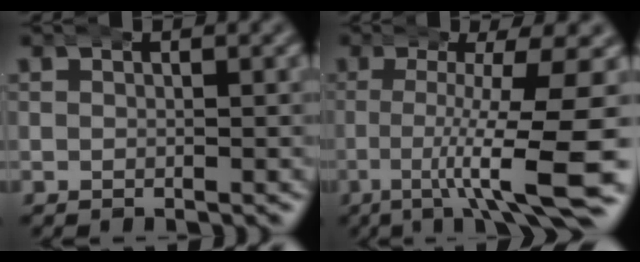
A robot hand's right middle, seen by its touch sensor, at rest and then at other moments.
{"total": 8.9, "force": [-3.4, 0.8, 8.2], "torque": [-0.120, -0.008, -0.048]}